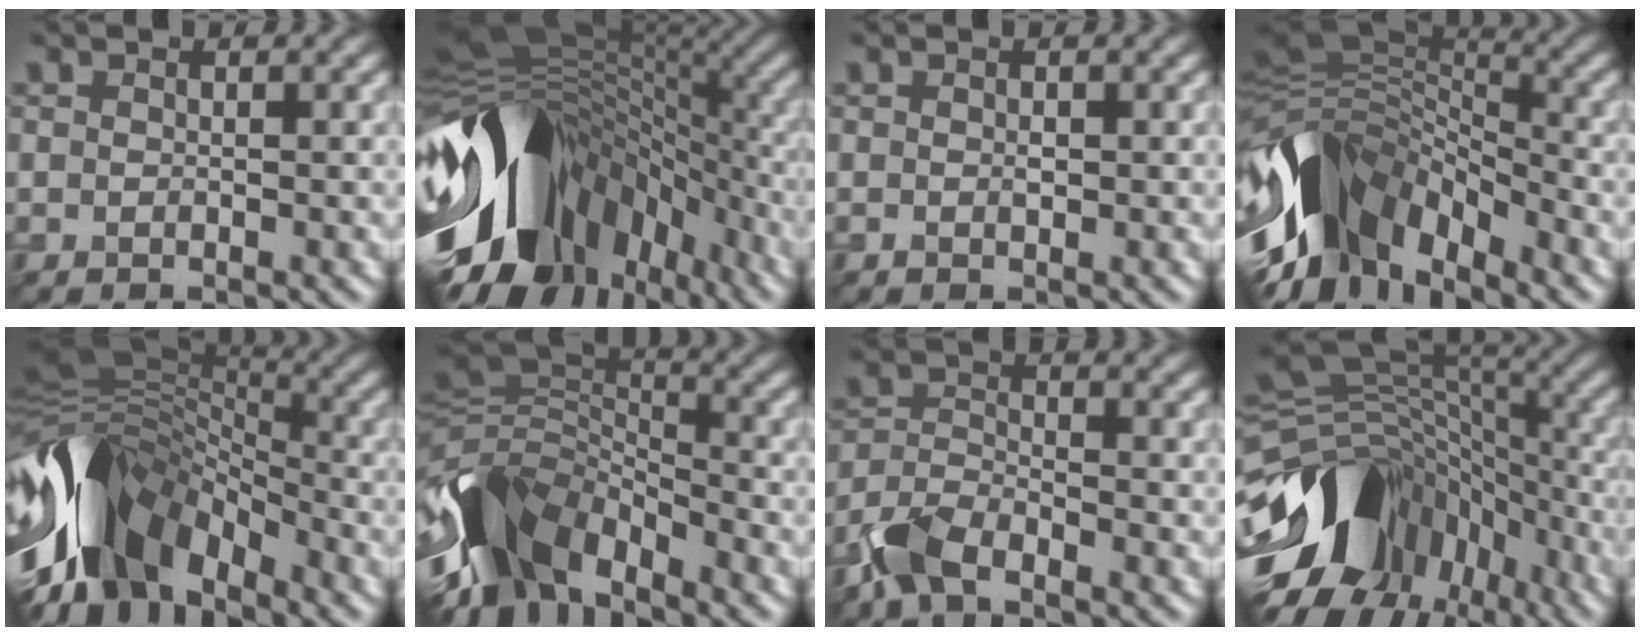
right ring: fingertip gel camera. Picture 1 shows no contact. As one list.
[{"total": 14.5, "force": [-3.9, 9.4, 10.3], "torque": [-0.191, 0.014, -0.069]}, {"total": 0.0}, {"total": 11.4, "force": [-5.6, 6.7, 7.4], "torque": [-0.144, 0.012, -0.113]}, {"total": 11.5, "force": [-5.0, 6.7, 7.9], "torque": [-0.145, 0.019, -0.109]}, {"total": 9.3, "force": [-4.9, 4.7, 6.3], "torque": [-0.121, -0.001, -0.104]}, {"total": 4.4, "force": [-3.4, 1.9, 2.1], "torque": [-0.046, -0.001, -0.080]}, {"total": 13.0, "force": [-5.3, 9.4, 7.3], "torque": [-0.148, 0.010, -0.090]}]